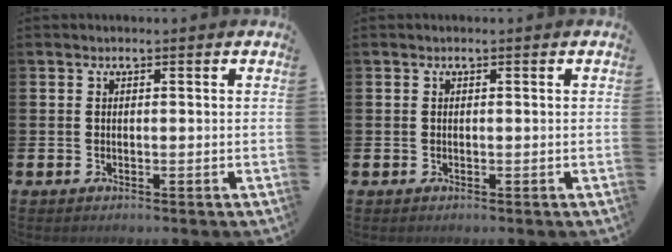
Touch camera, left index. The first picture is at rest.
{"total": 0.0}